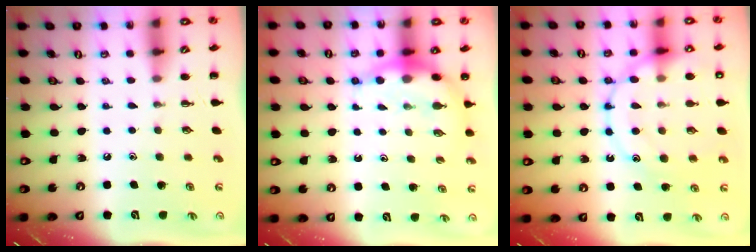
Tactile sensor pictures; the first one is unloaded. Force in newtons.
{"total": 6.7, "press": 6.6, "slide": 1.2}
{"total": 18.3, "press": 18.3, "slide": 1.4}